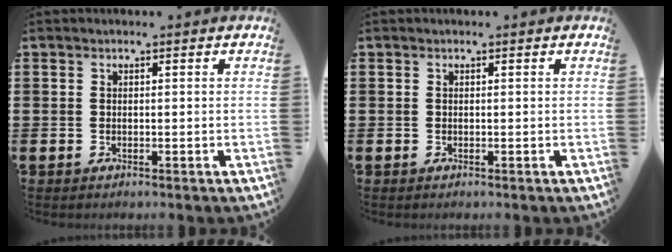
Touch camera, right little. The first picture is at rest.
{"total": 0.0}